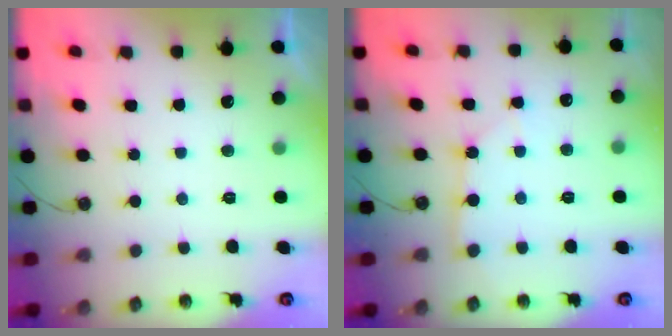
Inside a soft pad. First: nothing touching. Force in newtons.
{"total": 2.7, "press": 2.7, "slide": 0.3}